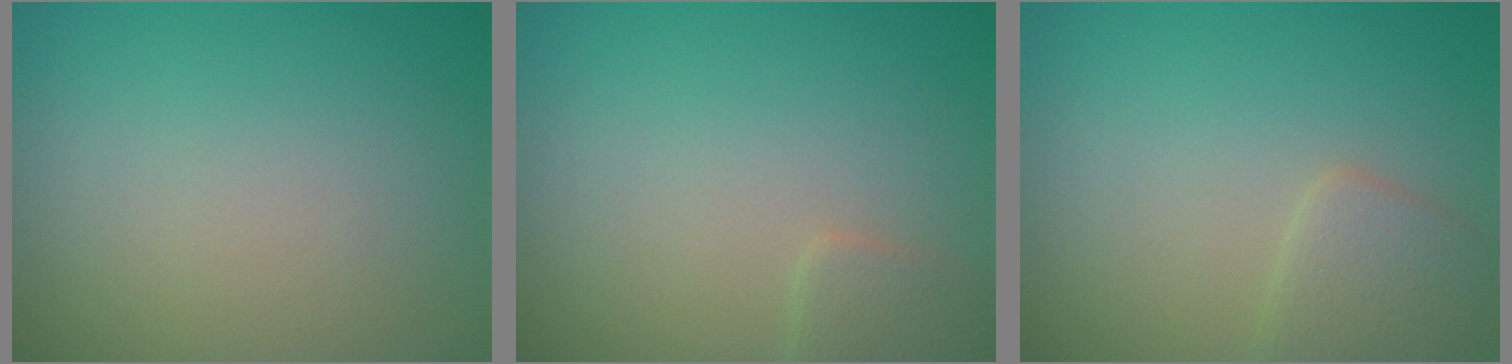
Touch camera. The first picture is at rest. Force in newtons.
{"total": 1.6, "press": 1.6, "slide": 0.1}
{"total": 2.5, "press": 2.5, "slide": 0.3}